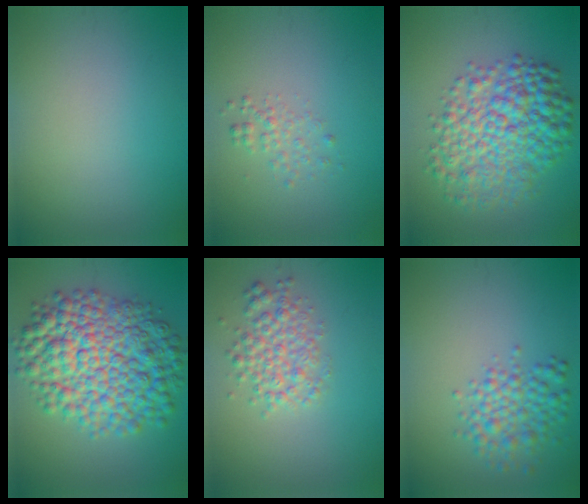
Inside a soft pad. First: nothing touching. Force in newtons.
{"total": 1.4, "press": 1.4, "slide": 0.1}
{"total": 8.4, "press": 8.4, "slide": 0.1}
{"total": 11.3, "press": 11.3, "slide": 0.1}
{"total": 3.4, "press": 3.4, "slide": 0.1}
{"total": 3.6, "press": 3.6, "slide": 0.0}